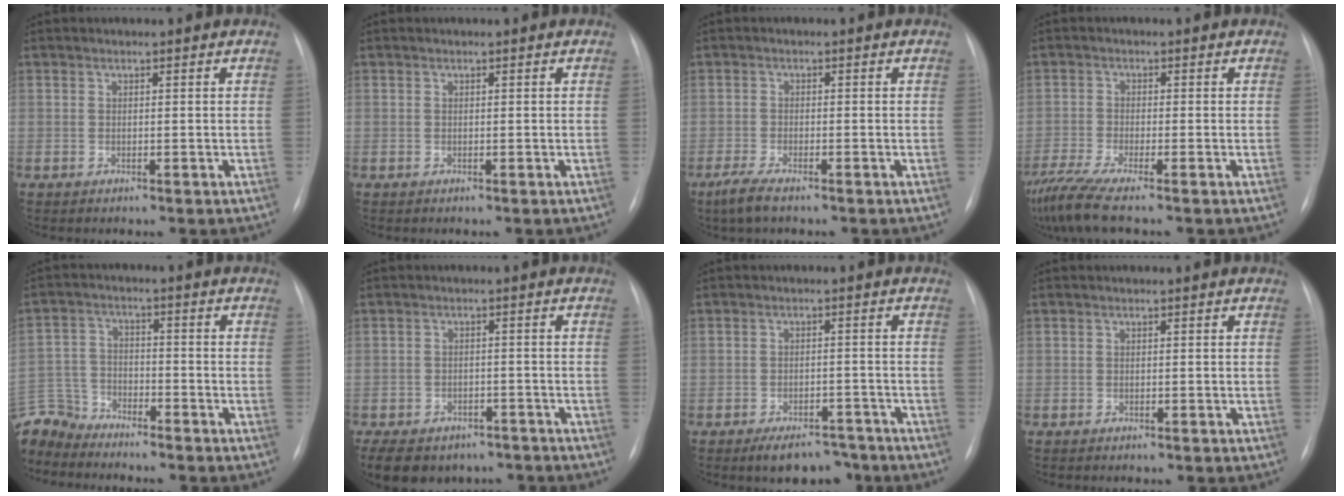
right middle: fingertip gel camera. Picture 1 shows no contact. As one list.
[{"total": 0.0}, {"total": 3.8, "force": [-2.7, 0.7, 2.6], "torque": [-0.062, -0.011, -0.049]}, {"total": 7.6, "force": [-6.1, -0.2, 4.6], "torque": [-0.091, -0.022, -0.111]}, {"total": 9.6, "force": [-9.1, 3.0, 0.8], "torque": [-0.029, 0.009, -0.181]}, {"total": 19.0, "force": [-12.9, 12.0, 7.2], "torque": [-0.221, -0.011, -0.161]}, {"total": 6.2, "force": [-5.0, 2.9, 2.5], "torque": [-0.029, 0.003, -0.071]}, {"total": 0.5, "force": [-0.4, 0.1, 0.2], "torque": [-0.009, -0.001, -0.007]}]